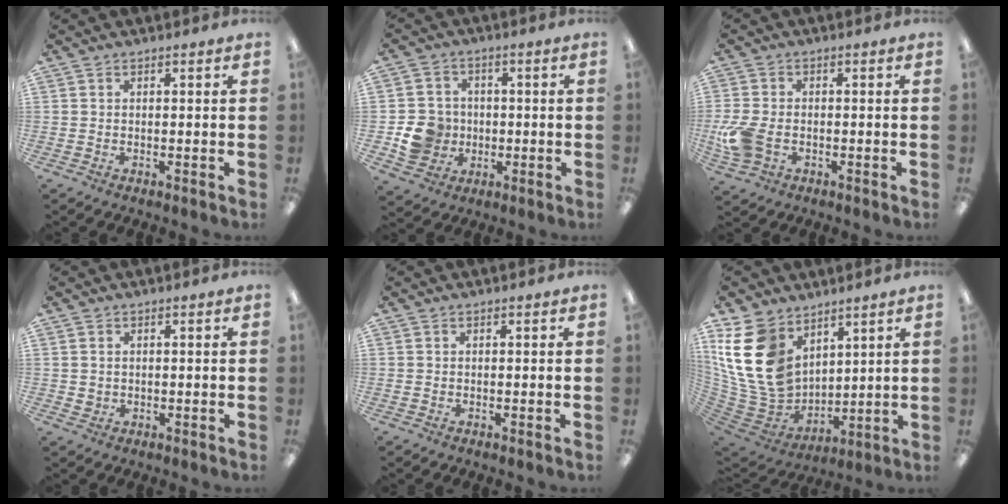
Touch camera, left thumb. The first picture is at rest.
{"total": 9.1, "force": [-1.7, 8.5, 2.7], "torque": [-0.063, 0.018, -0.022]}
{"total": 7.7, "force": [-2.0, 5.2, 5.3], "torque": [-0.128, 0.000, -0.036]}
{"total": 1.3, "force": [0.3, 1.2, 0.2], "torque": [-0.006, 0.004, 0.005]}
{"total": 0.0}
{"total": 18.1, "force": [7.5, 12.6, 10.6], "torque": [-0.266, -0.052, 0.141]}